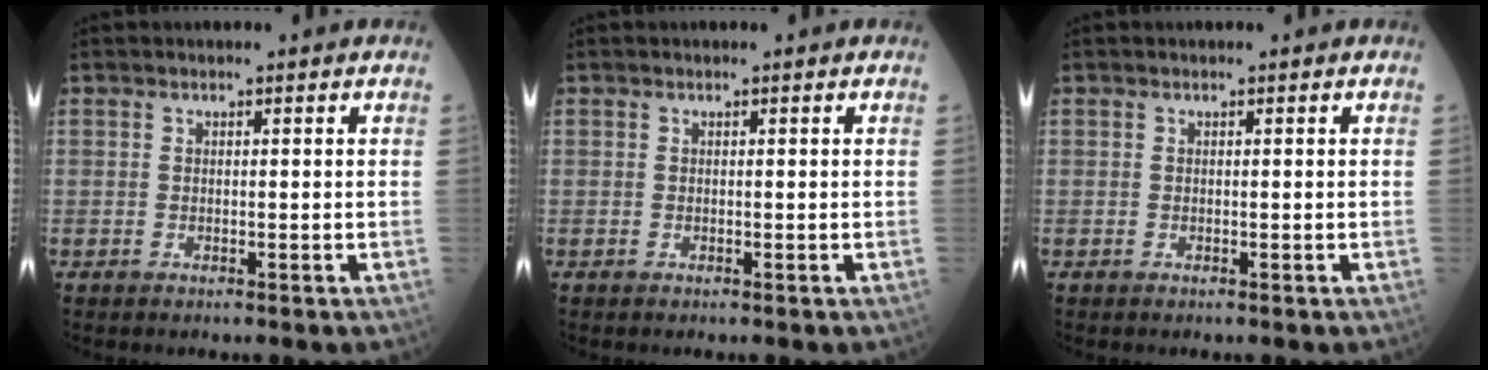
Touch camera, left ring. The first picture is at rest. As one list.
[{"total": 0.0}, {"total": 0.0}]